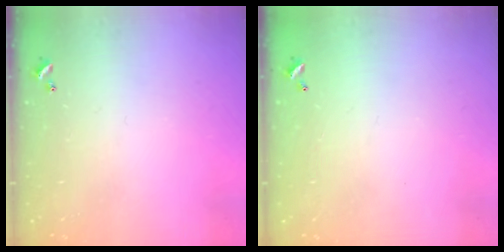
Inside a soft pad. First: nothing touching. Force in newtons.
{"total": 2.8, "press": 2.8, "slide": 0.1}